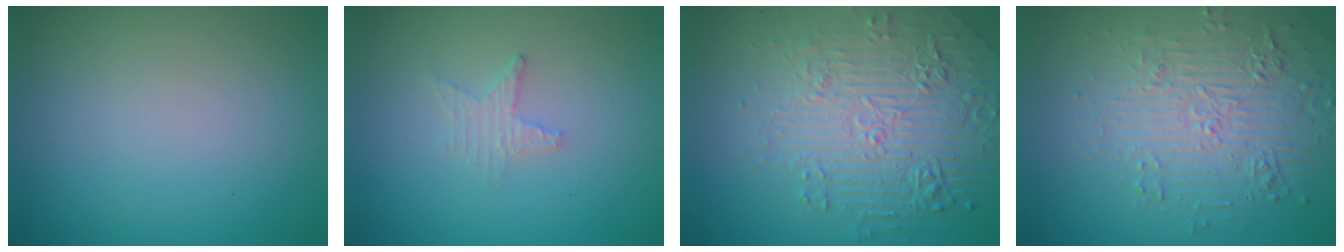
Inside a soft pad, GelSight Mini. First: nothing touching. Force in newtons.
{"total": 1.5, "press": 1.4, "slide": 0.3}
{"total": 7.7, "press": 5.7, "slide": 5.2}
{"total": 5.1, "press": 4.4, "slide": 2.7}